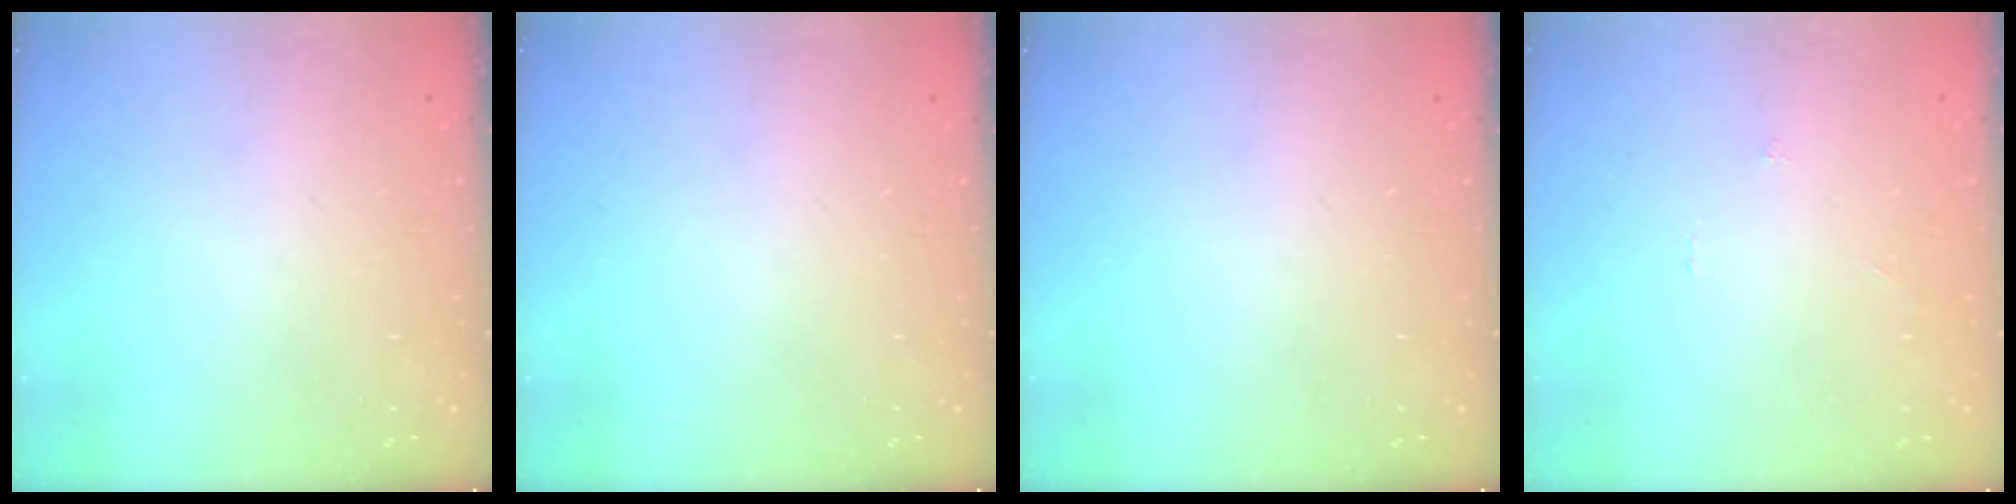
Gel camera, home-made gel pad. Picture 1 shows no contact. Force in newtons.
{"total": 0.0}
{"total": 0.0}
{"total": 0.0}